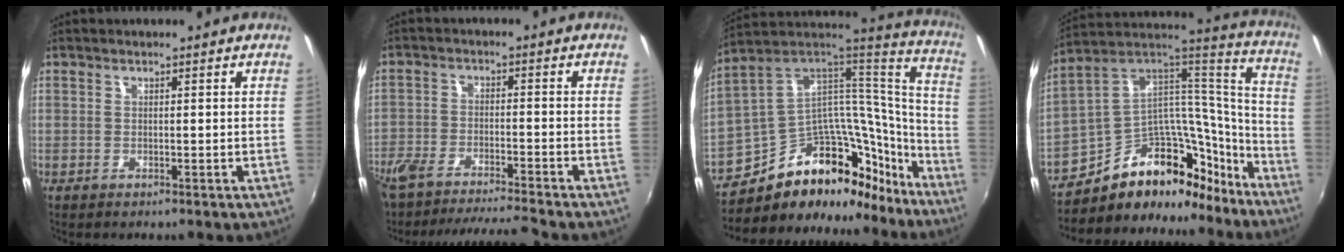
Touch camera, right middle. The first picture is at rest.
{"total": 12.6, "force": [-11.5, 1.0, 5.0], "torque": [-0.115, -0.008, -0.193]}
{"total": 26.2, "force": [-17.6, 14.9, 12.5], "torque": [-0.202, 0.075, -0.257]}
{"total": 23.7, "force": [-15.5, 14.4, 10.7], "torque": [-0.186, 0.087, -0.230]}